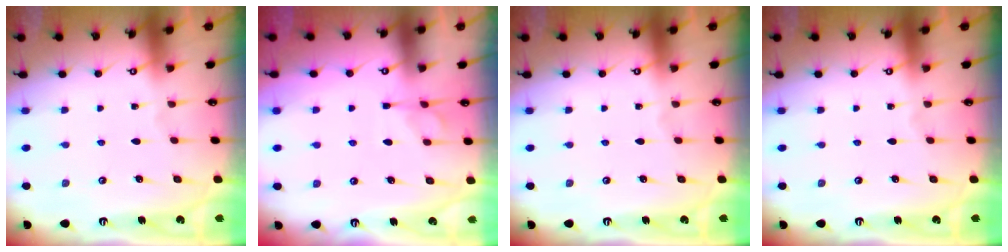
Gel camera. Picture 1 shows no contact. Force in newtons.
{"total": 1.9, "press": 1.2, "slide": 1.4}
{"total": 0.0}
{"total": 0.0}